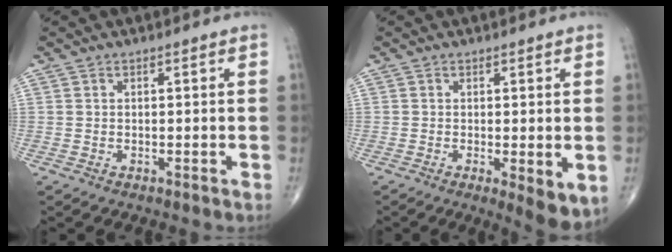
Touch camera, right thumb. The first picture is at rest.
{"total": 5.7, "force": [-1.1, 1.7, 5.4], "torque": [-0.079, -0.019, -0.015]}